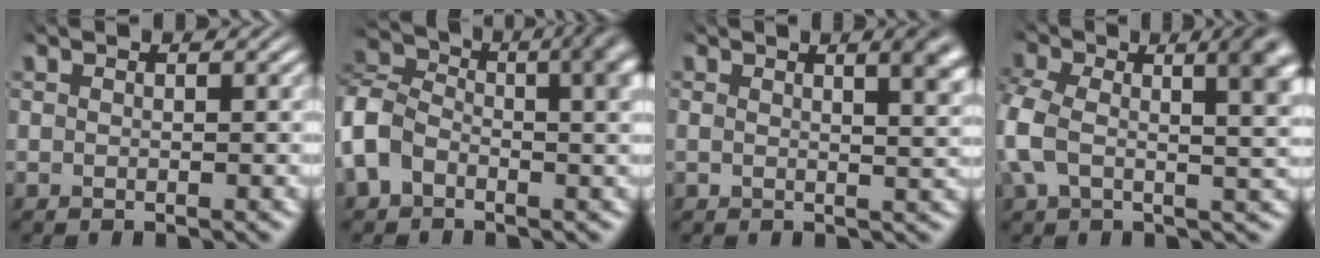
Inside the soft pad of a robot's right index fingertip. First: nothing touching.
{"total": 7.5, "force": [-1.0, 5.6, 4.9], "torque": [-0.091, -0.007, -0.023]}
{"total": 3.9, "force": [1.7, 0.8, 3.4], "torque": [-0.032, 0.007, 0.024]}
{"total": 7.1, "force": [1.1, 3.3, 6.1], "torque": [-0.111, -0.007, 0.022]}